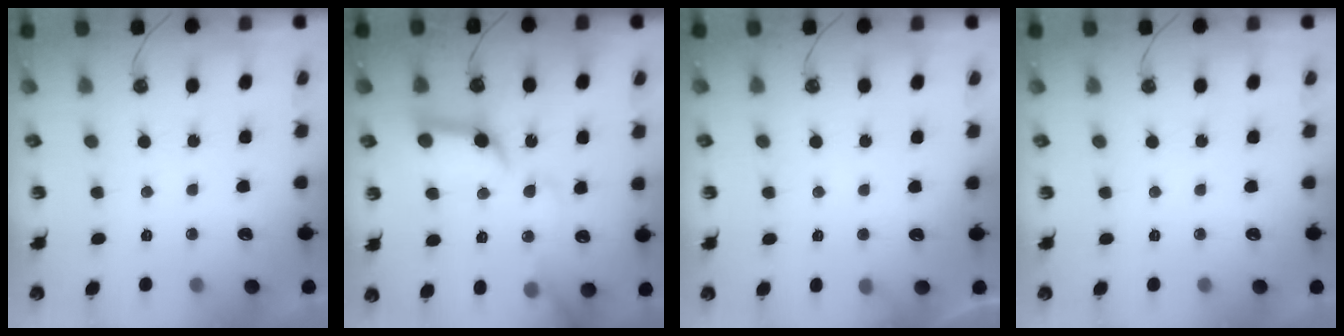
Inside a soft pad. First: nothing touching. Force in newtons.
{"total": 16.1, "press": 16.0, "slide": 1.2}
{"total": 3.9, "press": 3.9, "slide": 0.2}
{"total": 0.0}